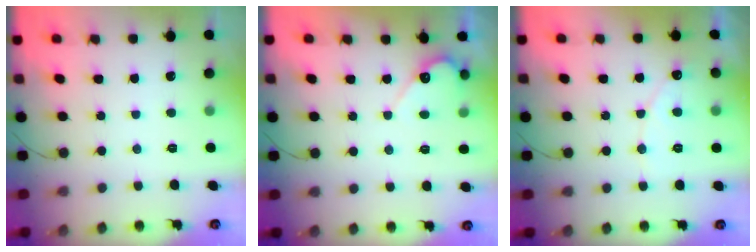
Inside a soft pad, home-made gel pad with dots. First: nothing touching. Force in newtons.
{"total": 4.9, "press": 4.9, "slide": 0.4}
{"total": 5.2, "press": 5.2, "slide": 0.4}